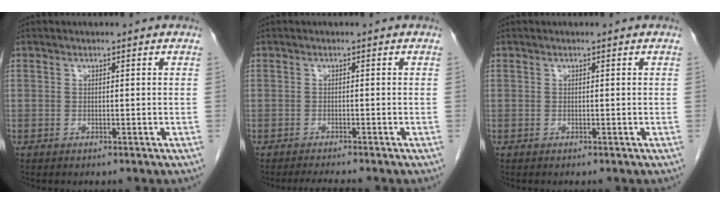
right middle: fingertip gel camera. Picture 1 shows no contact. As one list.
[{"total": 2.6, "force": [-2.3, -0.4, 0.9], "torque": [-0.018, -0.010, -0.037]}, {"total": 0.0}]